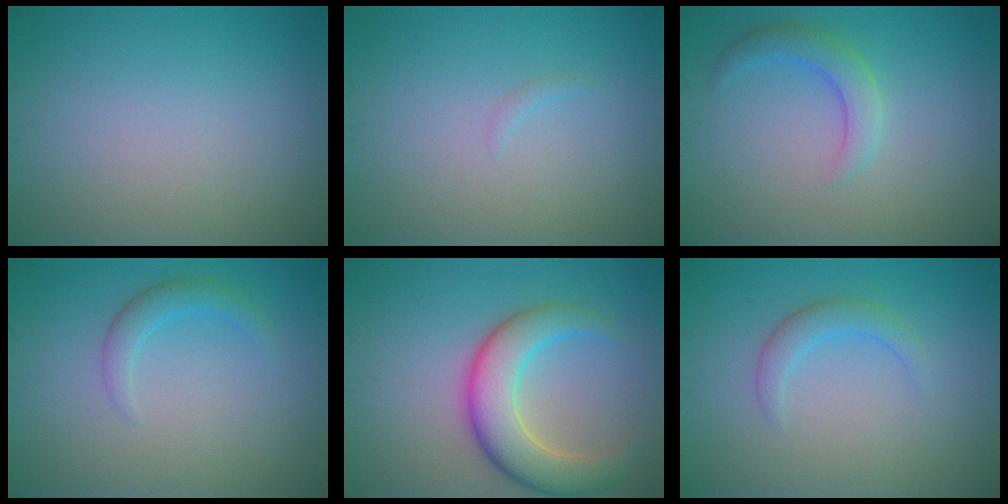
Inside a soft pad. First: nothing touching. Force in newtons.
{"total": 0.5, "press": 0.5, "slide": 0.1}
{"total": 2.6, "press": 2.6, "slide": 0.1}
{"total": 1.9, "press": 1.9, "slide": 0.1}
{"total": 6.6, "press": 6.6, "slide": 0.2}
{"total": 2.0, "press": 2.0, "slide": 0.1}